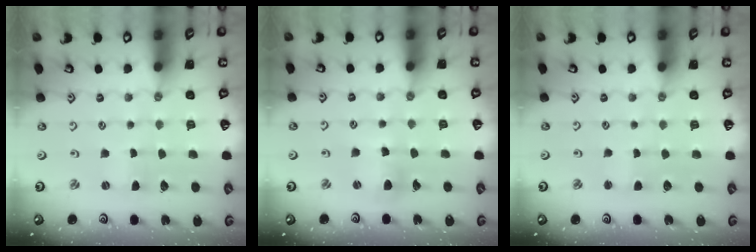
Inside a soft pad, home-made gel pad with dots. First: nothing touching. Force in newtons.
{"total": 5.8, "press": 5.7, "slide": 0.6}
{"total": 1.2, "press": 1.2, "slide": 0.2}